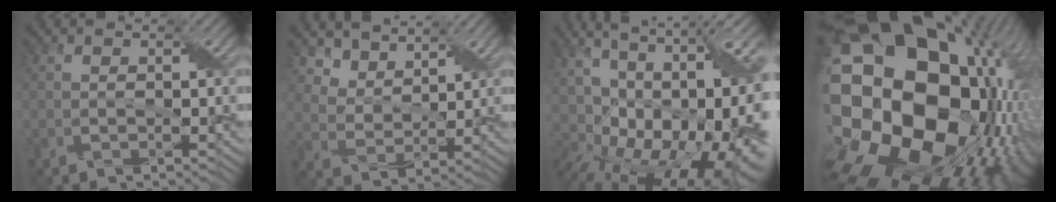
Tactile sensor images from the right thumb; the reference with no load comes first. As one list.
[{"total": 5.7, "force": [4.9, 2.3, 1.7], "torque": [-0.063, -0.016, 0.117]}, {"total": 20.4, "force": [-0.3, 12.3, 16.3], "torque": [-0.241, 0.043, 0.025]}, {"total": 24.2, "force": [-0.8, 19.1, 14.9], "torque": [-0.300, -0.054, -0.033]}]